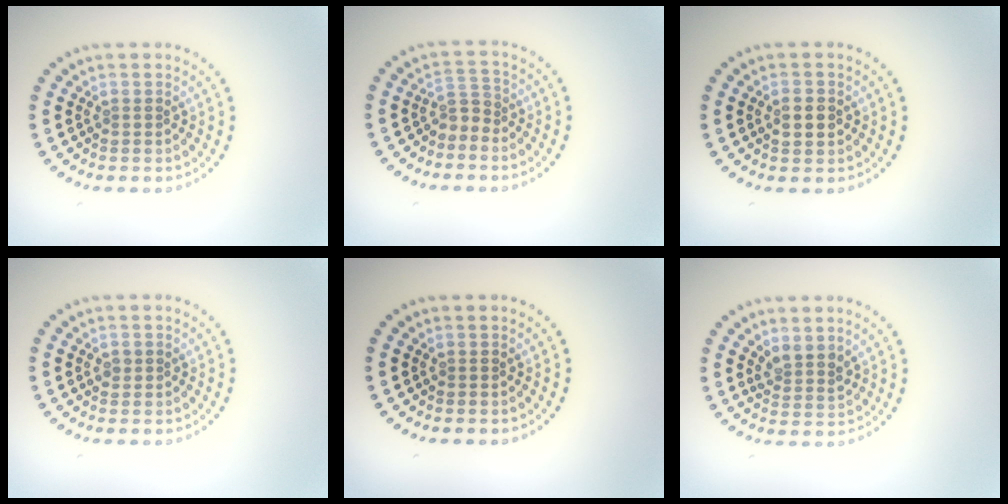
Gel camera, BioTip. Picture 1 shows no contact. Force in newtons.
{"total": 1.9, "press": 1.3, "slide": 1.4}
{"total": 2.3, "press": 2.3, "slide": 0.1}
{"total": 0.9, "press": 0.9, "slide": 0.0}
{"total": 0.0}
{"total": 2.0, "press": 1.6, "slide": 1.2}